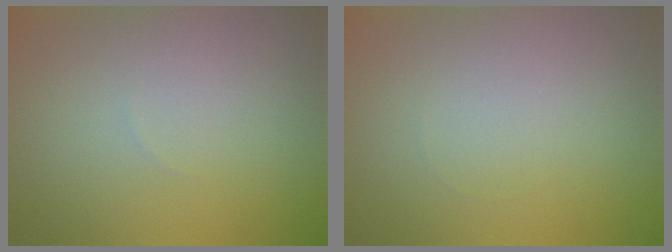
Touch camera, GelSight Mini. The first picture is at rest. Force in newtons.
{"total": 0.0}